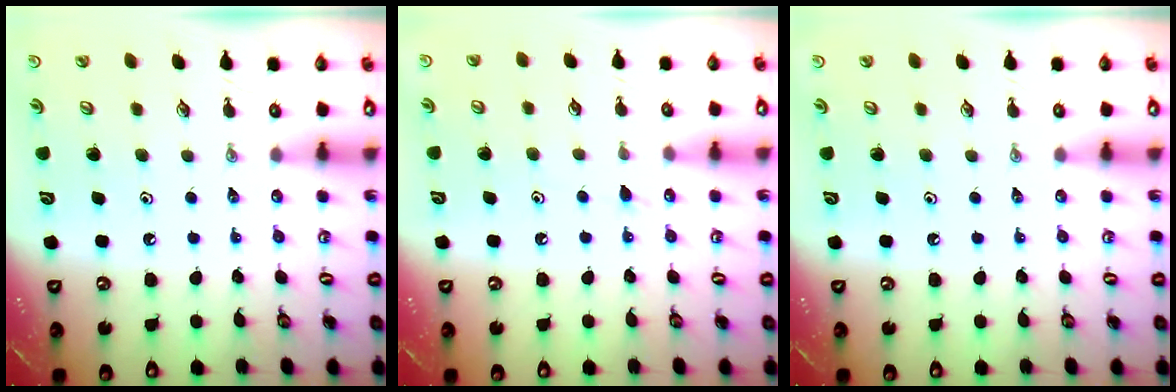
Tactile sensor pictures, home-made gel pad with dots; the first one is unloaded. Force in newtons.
{"total": 7.6, "press": 7.6, "slide": 0.6}
{"total": 0.0}